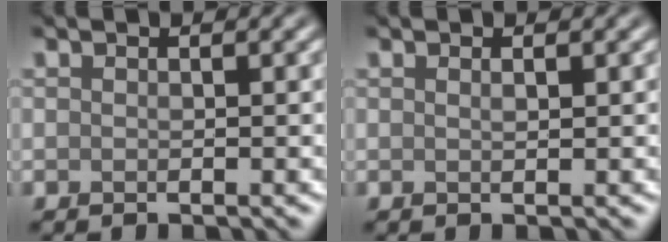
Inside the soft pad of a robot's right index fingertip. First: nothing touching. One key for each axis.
{"total": 0.5, "fx": 0.3, "fy": 0.0, "fz": 0.4, "tx": -0.008, "ty": 0.000, "tz": 0.005}